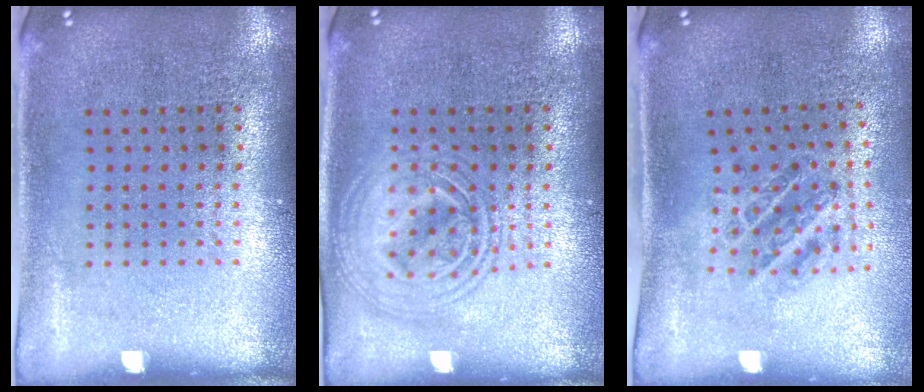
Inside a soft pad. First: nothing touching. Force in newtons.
{"total": 2.8, "press": 2.8, "slide": 0.3}
{"total": 1.0, "press": 1.0, "slide": 0.2}